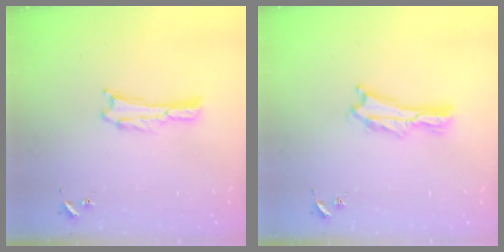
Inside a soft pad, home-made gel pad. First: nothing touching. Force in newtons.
{"total": 1.4, "press": 1.4, "slide": 0.3}